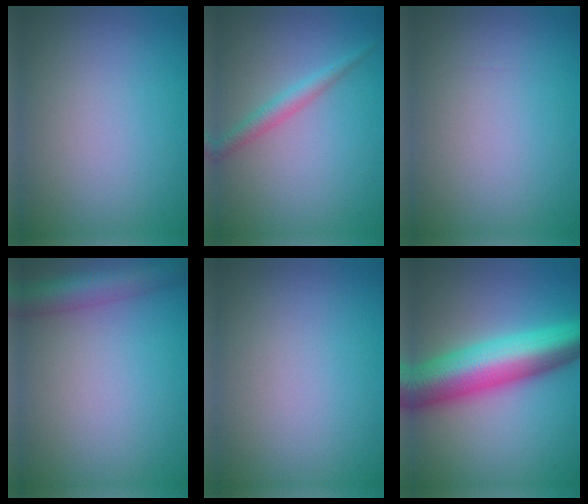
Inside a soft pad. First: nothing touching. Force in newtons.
{"total": 1.9, "press": 1.9, "slide": 0.0}
{"total": 0.0}
{"total": 4.5, "press": 4.5, "slide": 0.2}
{"total": 0.0}
{"total": 10.0, "press": 10.0, "slide": 0.1}